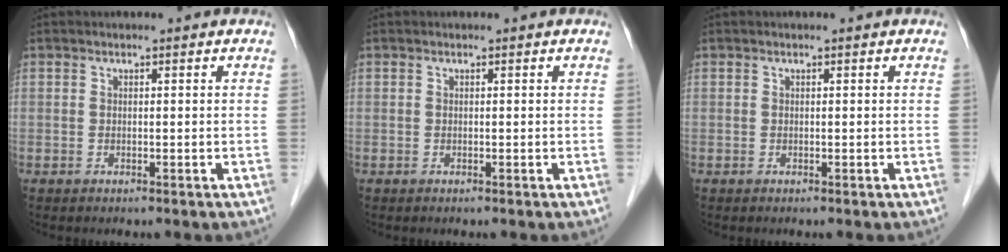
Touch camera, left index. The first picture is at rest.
{"total": 0.0}
{"total": 0.0}